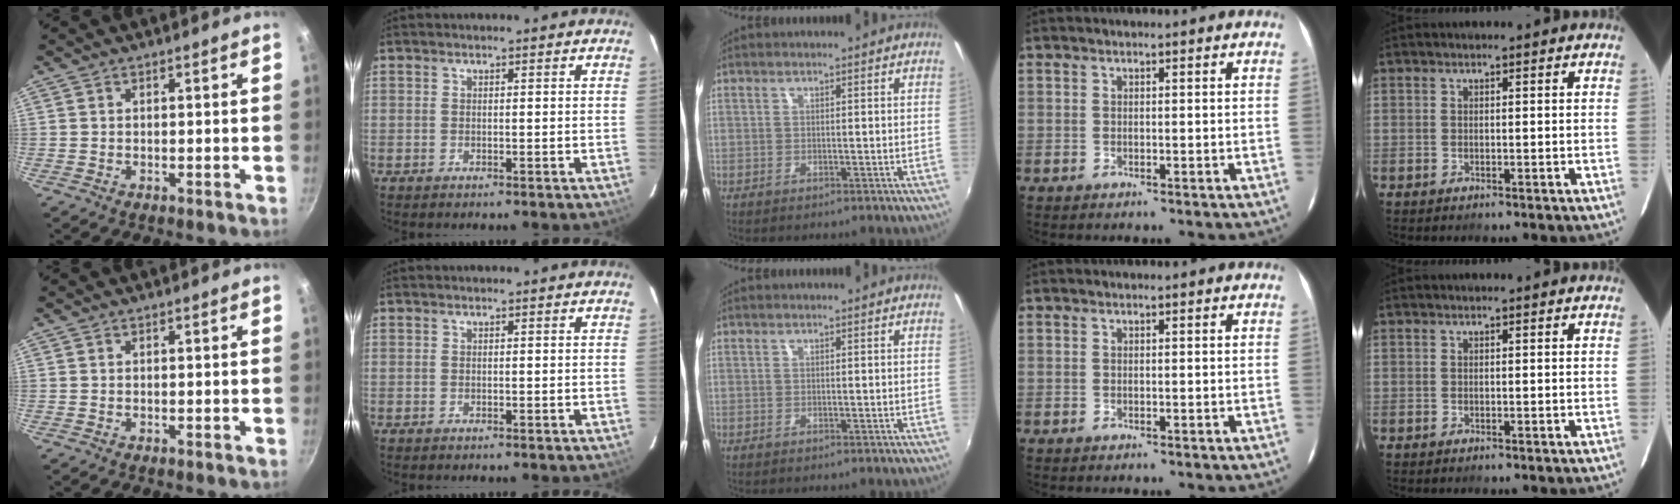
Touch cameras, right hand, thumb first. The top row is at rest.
{}